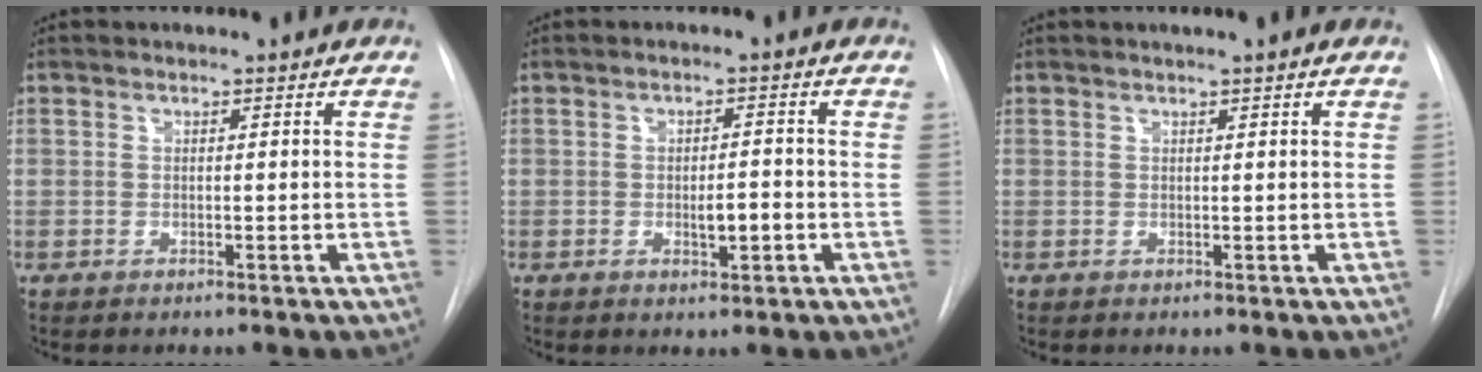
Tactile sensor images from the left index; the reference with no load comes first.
{"total": 3.2, "force": [-0.8, 0.9, 2.9], "torque": [-0.046, 0.000, -0.008]}
{"total": 1.2, "force": [0.8, -0.3, 0.9], "torque": [-0.017, 0.005, 0.017]}